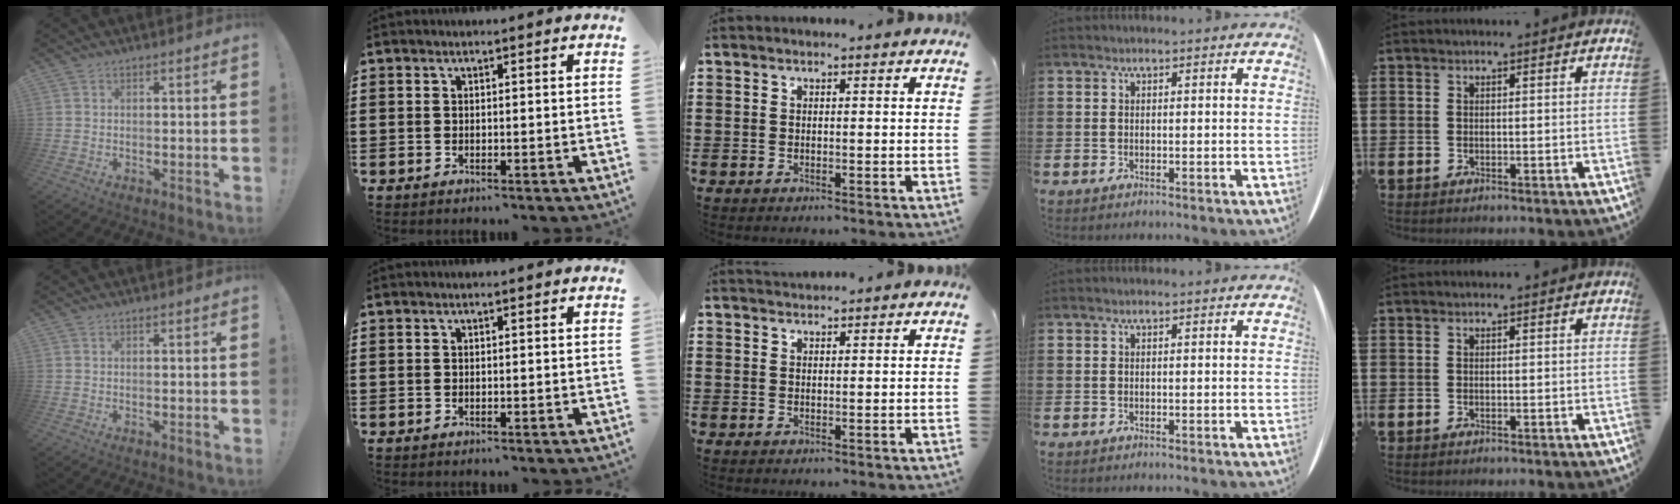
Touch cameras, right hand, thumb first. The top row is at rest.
{"middle": {"total": 1.2, "force": [1.2, 0.2, -0.1], "torque": [-0.001, -0.001, 0.023]}}